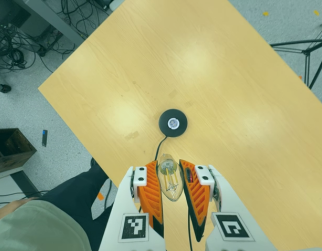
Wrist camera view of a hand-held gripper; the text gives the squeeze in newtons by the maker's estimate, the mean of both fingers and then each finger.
{"total": 22.6, "left": 25.7, "right": 19.6}